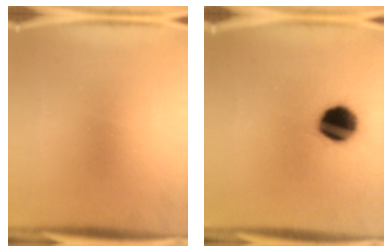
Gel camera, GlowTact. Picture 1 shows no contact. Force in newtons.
{"total": 13.4}